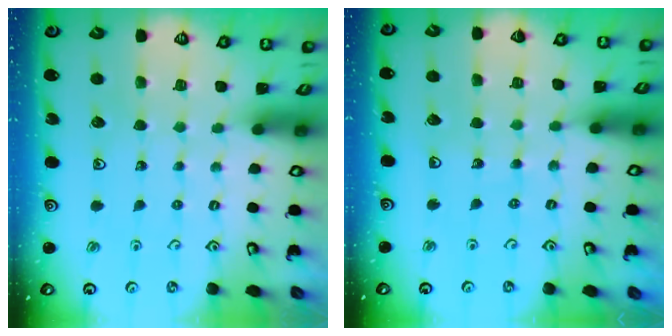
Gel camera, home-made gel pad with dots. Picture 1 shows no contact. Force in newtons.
{"total": 4.5, "press": 4.5, "slide": 0.5}